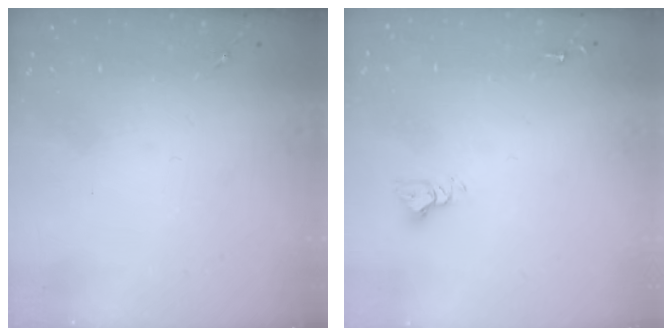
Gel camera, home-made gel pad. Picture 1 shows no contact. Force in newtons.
{"total": 4.8, "press": 4.8, "slide": 0.4}